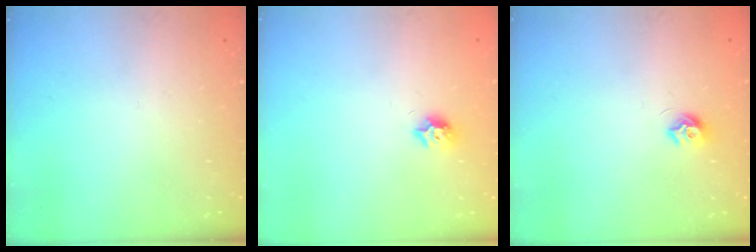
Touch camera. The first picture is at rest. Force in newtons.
{"total": 6.9, "press": 6.9, "slide": 0.3}
{"total": 7.6, "press": 7.6, "slide": 0.8}